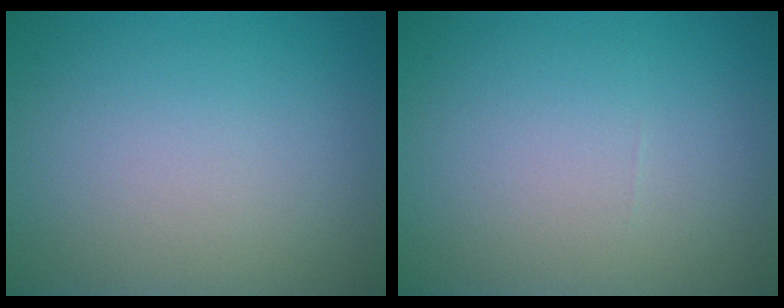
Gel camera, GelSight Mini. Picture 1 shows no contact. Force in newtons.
{"total": 0.0}